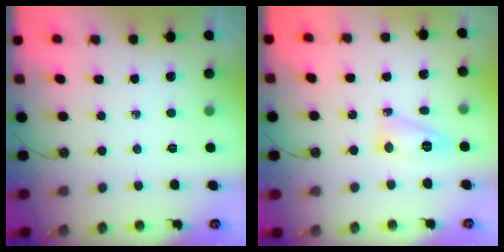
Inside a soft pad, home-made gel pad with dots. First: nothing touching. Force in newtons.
{"total": 7.6, "press": 7.6, "slide": 0.7}